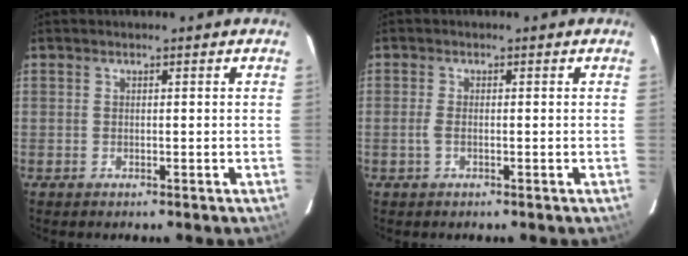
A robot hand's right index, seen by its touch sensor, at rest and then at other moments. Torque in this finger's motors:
{"motor_torque": [-0.10, -0.02, -0.01, 0.03]}